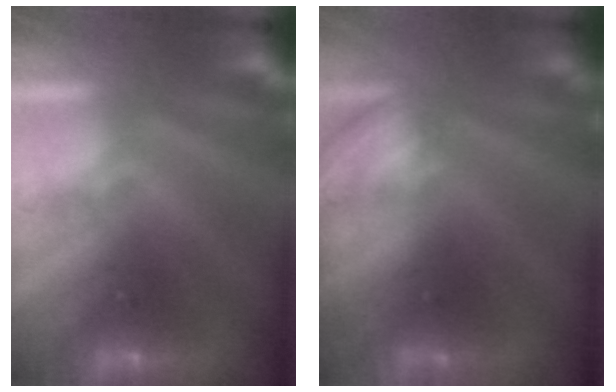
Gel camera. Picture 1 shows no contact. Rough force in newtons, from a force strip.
{"total": 2.3}